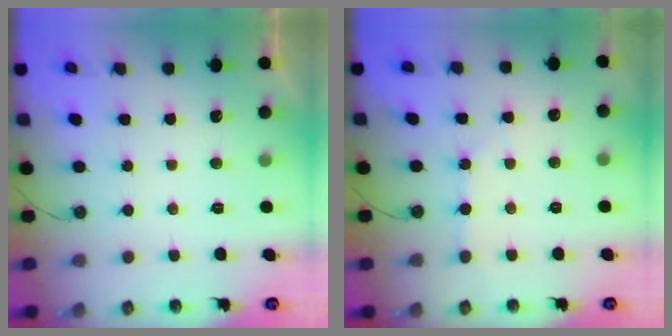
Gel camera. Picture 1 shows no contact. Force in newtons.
{"total": 3.5, "press": 3.5, "slide": 0.4}